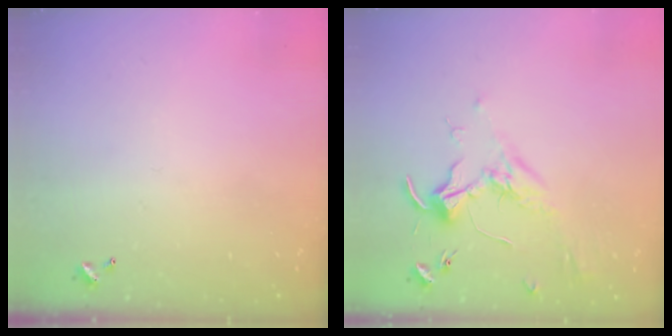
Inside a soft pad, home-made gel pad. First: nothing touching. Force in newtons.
{"total": 1.7, "press": 1.5, "slide": 0.7}